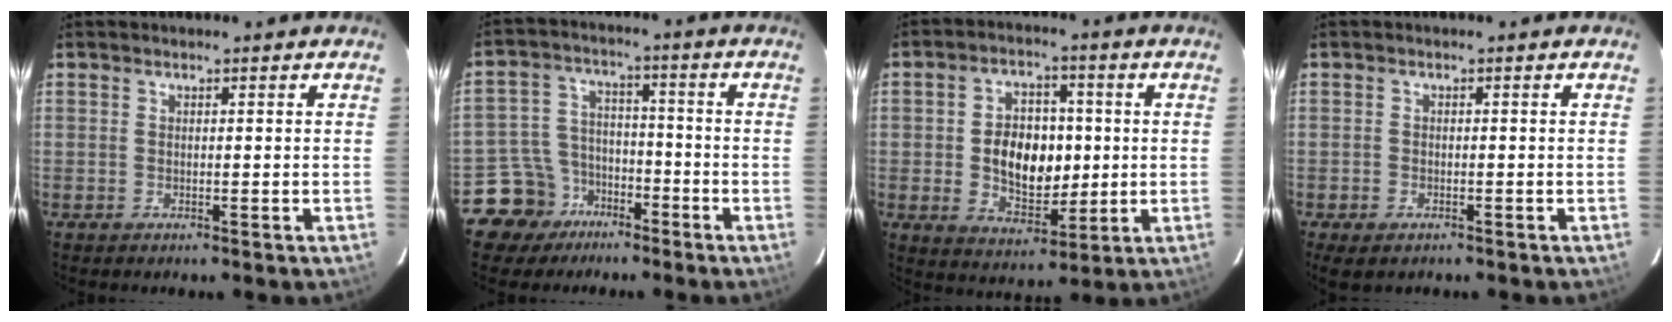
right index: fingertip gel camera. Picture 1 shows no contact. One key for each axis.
{"total": 9.0, "fx": -5.9, "fy": 6.8, "fz": 0.6, "tx": -0.034, "ty": 0.033, "tz": -0.094}
{"total": 11.3, "fx": -0.3, "fy": 7.7, "fz": 8.3, "tx": -0.151, "ty": 0.010, "tz": 0.007}
{"total": 3.2, "fx": -2.1, "fy": 1.8, "fz": 1.6, "tx": -0.038, "ty": -0.014, "tz": -0.035}